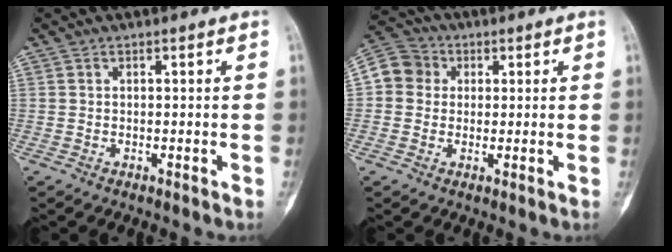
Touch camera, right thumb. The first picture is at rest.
{"total": 7.8, "force": [1.0, 7.3, 2.8], "torque": [-0.034, 0.014, 0.008]}